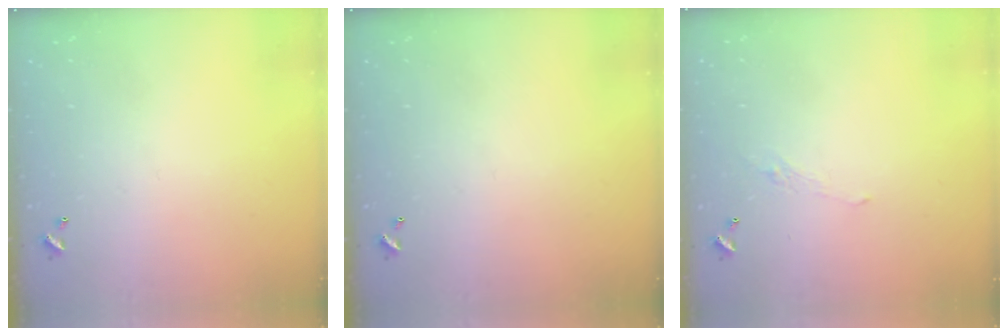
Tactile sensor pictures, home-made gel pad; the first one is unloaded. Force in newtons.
{"total": 0.0}
{"total": 1.6, "press": 1.5, "slide": 0.7}